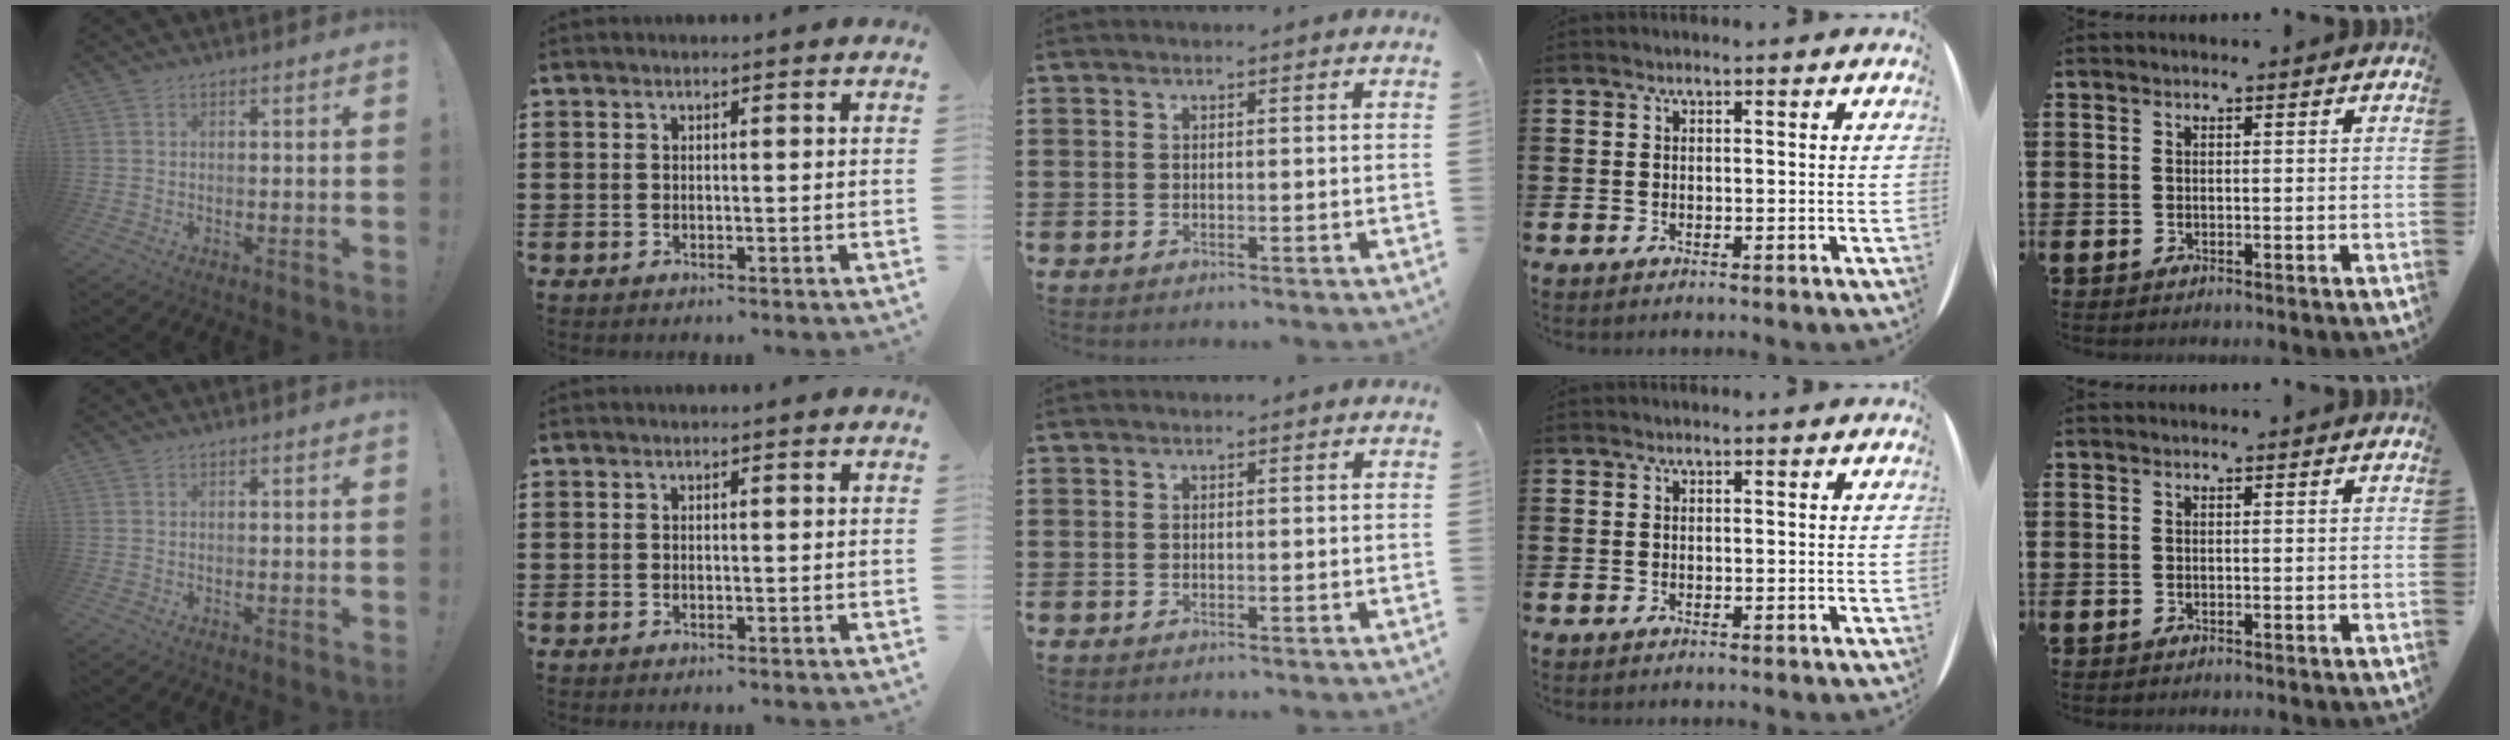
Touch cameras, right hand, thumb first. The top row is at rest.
{}